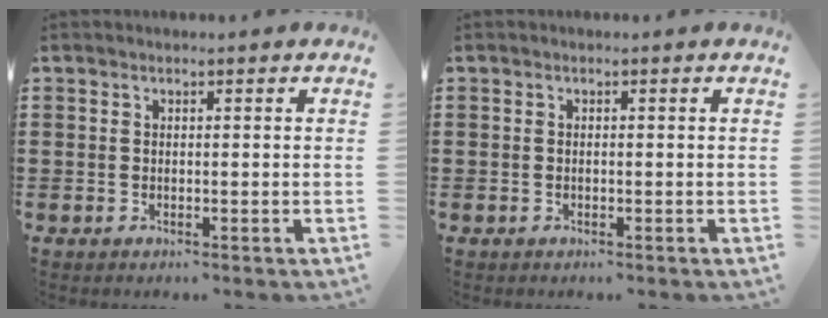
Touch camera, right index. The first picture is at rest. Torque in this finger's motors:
{"motor_torque": [0.04, 0.14, 0.00, 0.00]}